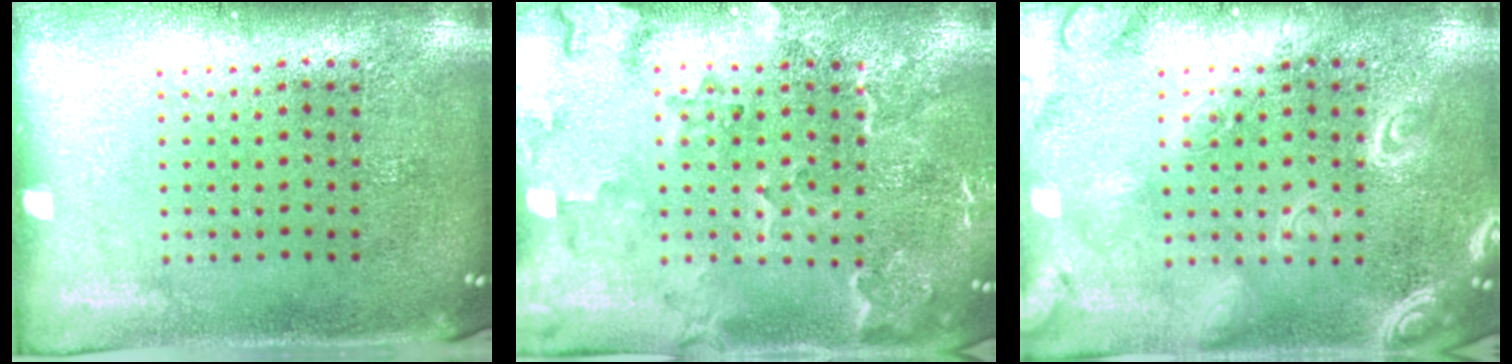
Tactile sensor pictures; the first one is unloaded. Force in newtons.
{"total": 2.5, "press": 2.2, "slide": 1.1}
{"total": 3.4, "press": 3.4, "slide": 0.4}